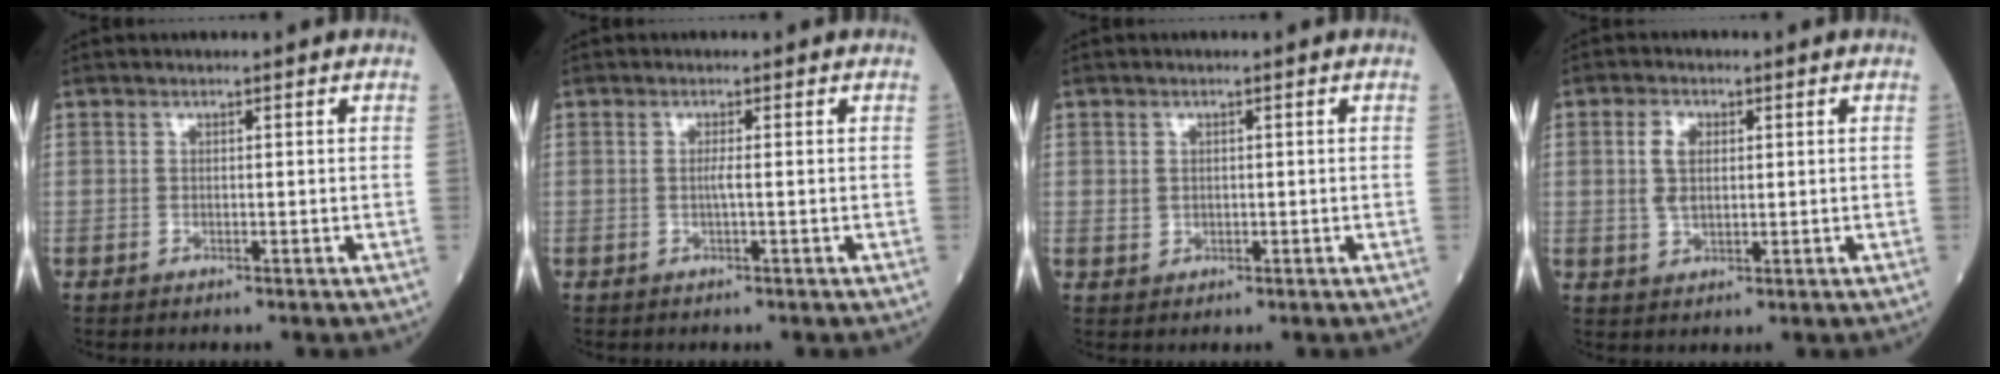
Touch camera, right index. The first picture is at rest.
{"total": 1.0, "force": [0.0, -0.2, 0.9], "torque": [-0.021, 0.000, -0.001]}
{"total": 1.5, "force": [0.3, 1.4, 0.6], "torque": [-0.013, 0.001, 0.012]}
{"total": 3.9, "force": [1.0, 2.2, 3.1], "torque": [-0.068, 0.004, 0.023]}